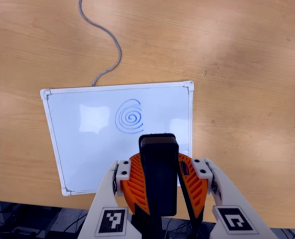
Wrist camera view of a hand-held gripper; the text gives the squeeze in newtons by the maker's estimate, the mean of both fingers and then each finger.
{"total": 12.1, "left": 10.8, "right": 13.5}